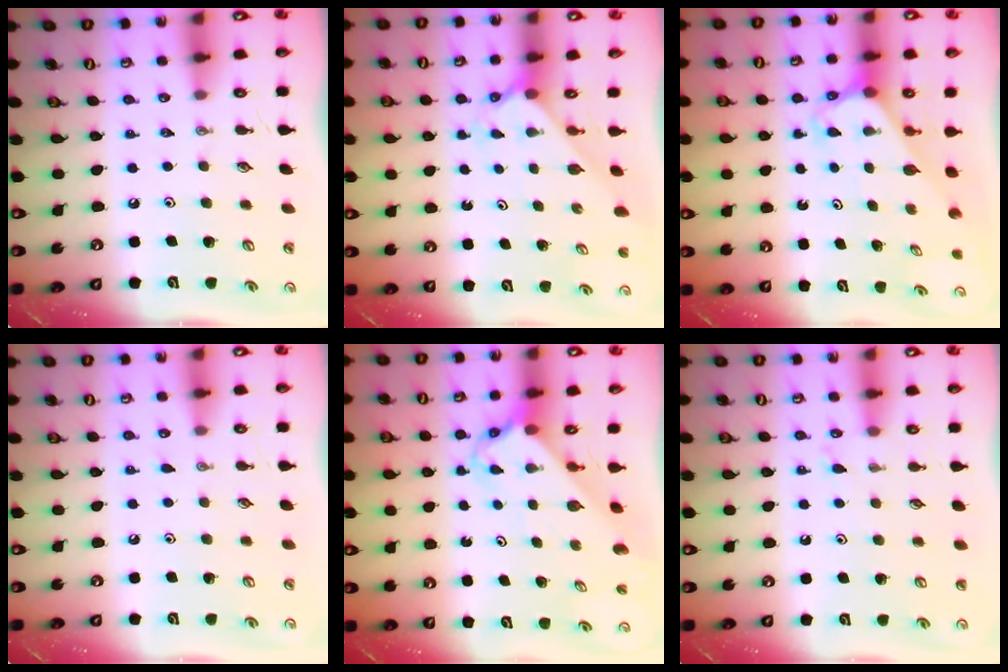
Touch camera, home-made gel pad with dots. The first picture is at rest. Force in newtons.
{"total": 2.0, "press": 2.0, "slide": 0.2}
{"total": 2.6, "press": 2.6, "slide": 0.2}
{"total": 3.4, "press": 3.4, "slide": 0.5}
{"total": 2.5, "press": 2.5, "slide": 0.2}
{"total": 4.2, "press": 4.1, "slide": 0.4}